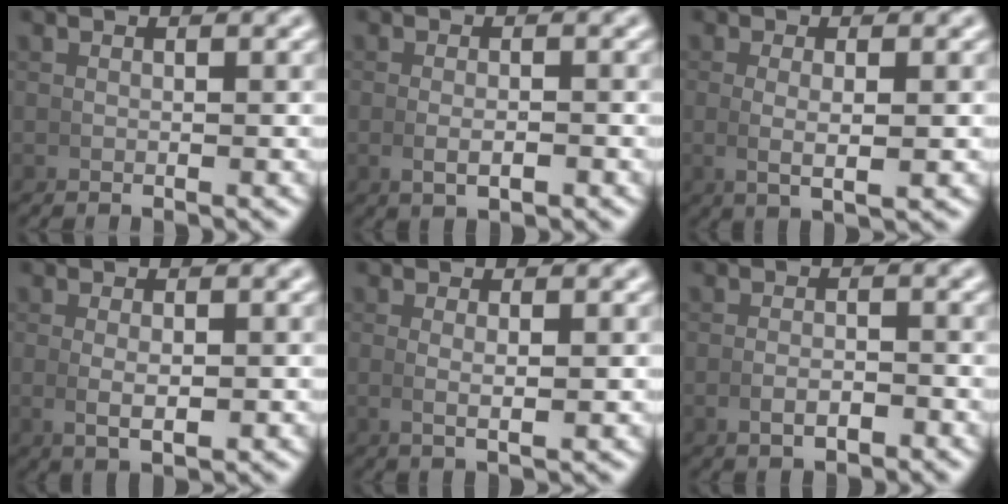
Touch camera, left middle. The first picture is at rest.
{"total": 1.7, "force": [-0.6, 0.6, 1.4], "torque": [-0.032, -0.004, -0.003]}
{"total": 2.5, "force": [0.1, 0.5, 2.4], "torque": [-0.050, -0.010, 0.010]}
{"total": 2.3, "force": [-0.1, 0.9, 2.1], "torque": [-0.045, -0.009, 0.009]}
{"total": 1.6, "force": [0.3, 0.2, 1.5], "torque": [-0.035, -0.009, 0.011]}
{"total": 1.9, "force": [-1.1, 0.9, 1.2], "torque": [-0.019, -0.001, -0.016]}